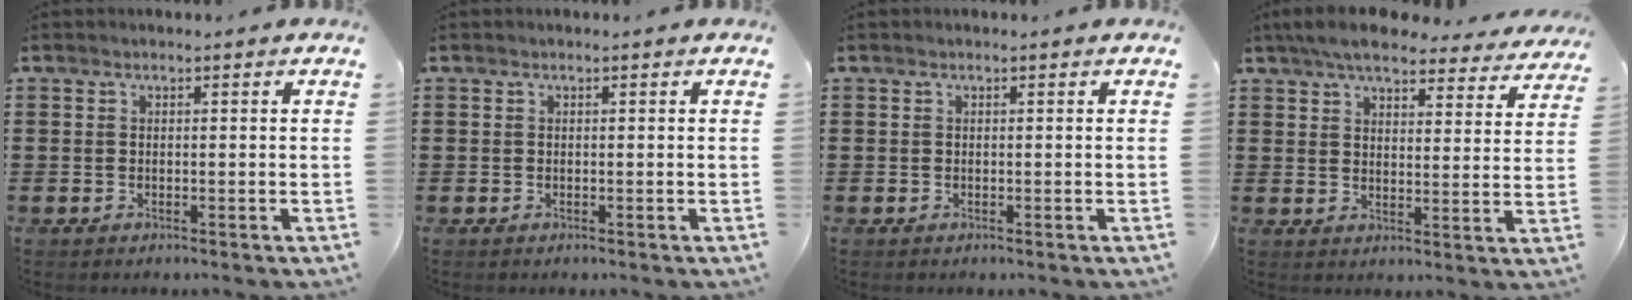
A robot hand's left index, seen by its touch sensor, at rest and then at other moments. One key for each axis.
{"total": 0.0}
{"total": 0.0}
{"total": 6.5, "fx": 5.8, "fy": 1.1, "fz": 2.6, "tx": -0.065, "ty": -0.021, "tz": 0.103}